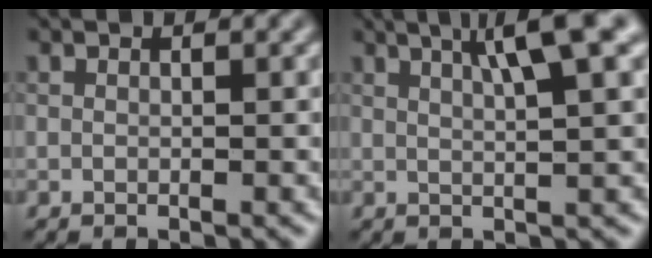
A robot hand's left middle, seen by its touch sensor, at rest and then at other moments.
{"total": 5.7, "force": [2.6, 0.9, 5.0], "torque": [-0.070, 0.010, 0.040]}